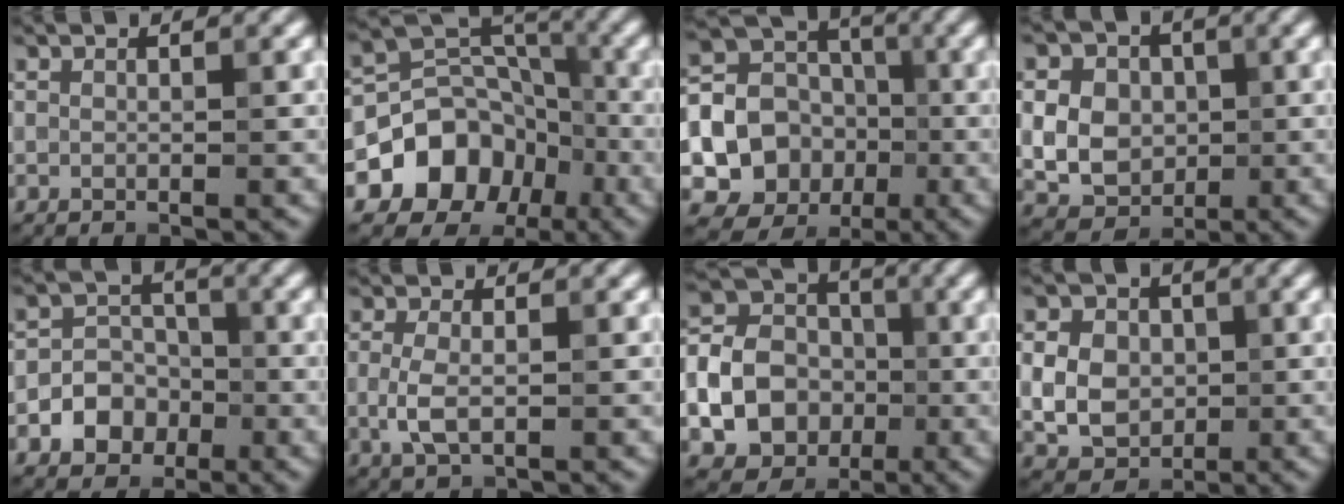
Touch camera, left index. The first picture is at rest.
{"total": 9.4, "force": [-4.3, 7.4, 3.8], "torque": [-0.058, 0.018, -0.088]}
{"total": 13.3, "force": [-2.1, 12.2, 4.9], "torque": [-0.112, -0.003, -0.040]}
{"total": 10.3, "force": [1.4, 8.9, 5.1], "torque": [-0.103, 0.036, 0.011]}
{"total": 4.9, "force": [-2.0, 4.2, 1.6], "torque": [0.002, 0.012, -0.055]}
{"total": 2.7, "force": [-0.4, 1.2, 2.3], "torque": [-0.063, 0.001, -0.005]}
{"total": 17.5, "force": [-3.8, 15.5, 7.2], "torque": [-0.183, -0.007, -0.092]}
{"total": 7.6, "force": [0.7, 6.3, 4.3], "torque": [-0.071, 0.024, -0.005]}